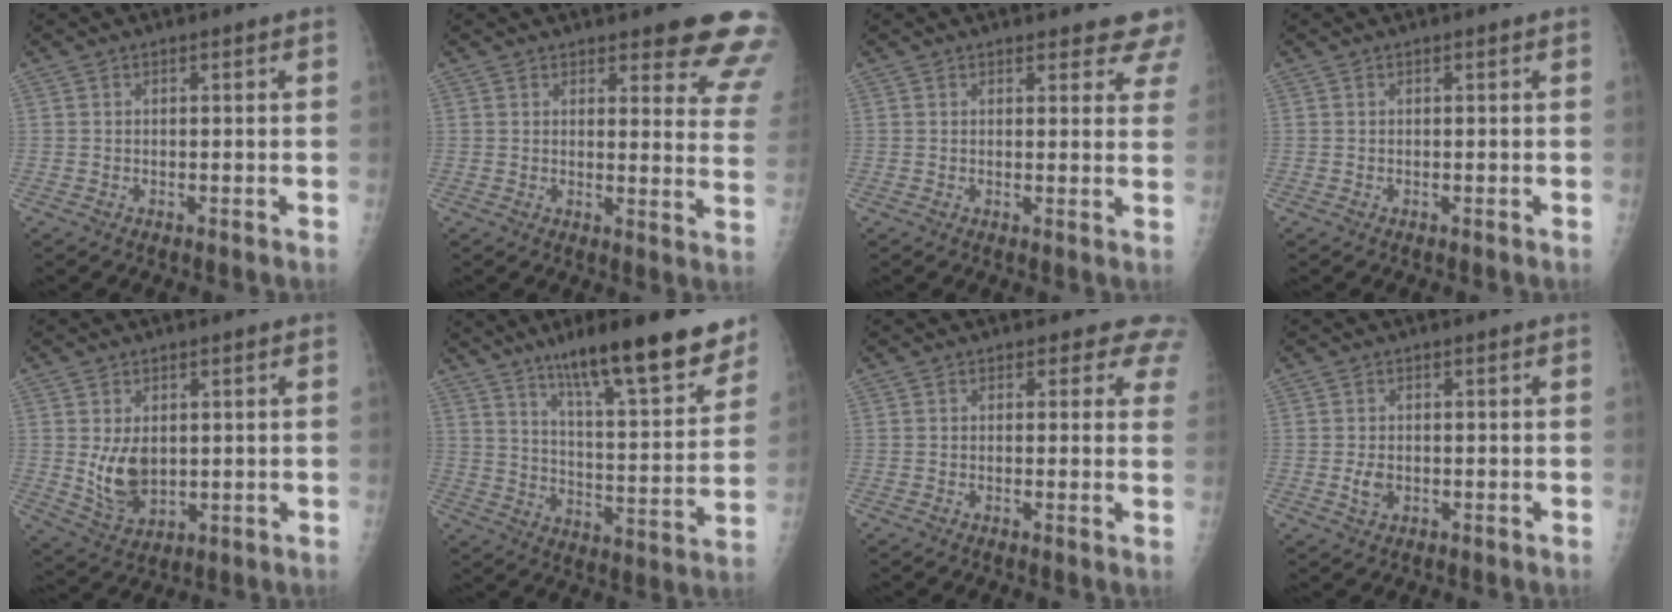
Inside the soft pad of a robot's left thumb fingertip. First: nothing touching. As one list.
[{"total": 13.4, "force": [11.3, 3.5, 6.2], "torque": [-0.022, -0.081, 0.109]}, {"total": 6.5, "force": [5.9, 2.2, 1.5], "torque": [0.027, -0.024, 0.047]}, {"total": 0.0}, {"total": 7.3, "force": [0.8, 4.9, 5.3], "torque": [-0.076, -0.019, 0.033]}, {"total": 22.2, "force": [15.3, 4.5, 15.5], "torque": [-0.204, -0.066, 0.242]}, {"total": 4.8, "force": [4.0, 2.6, 0.7], "torque": [0.033, -0.015, 0.020]}, {"total": 2.3, "force": [-0.4, 1.6, 1.6], "torque": [-0.027, 0.000, -0.004]}]